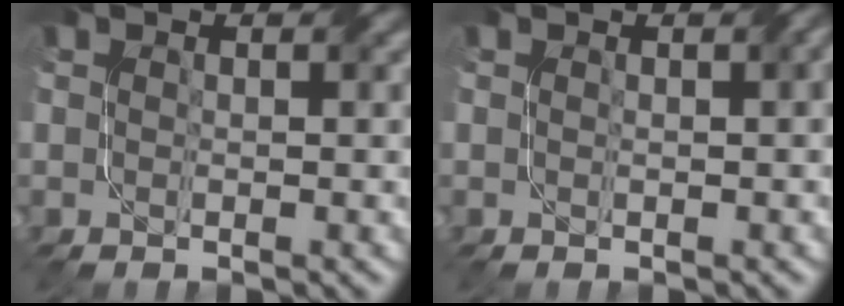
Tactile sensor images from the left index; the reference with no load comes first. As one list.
[{"total": 1.5, "force": [0.4, 0.4, 1.4], "torque": [-0.014, 0.006, 0.001]}]